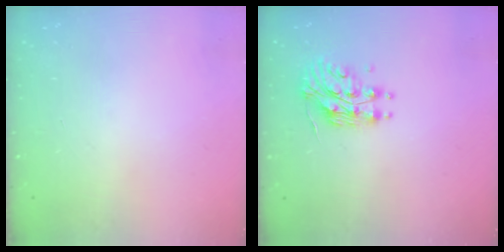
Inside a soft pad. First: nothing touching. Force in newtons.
{"total": 11.0, "press": 11.0, "slide": 0.9}